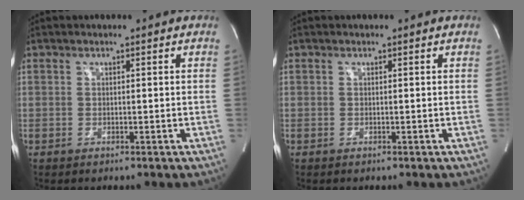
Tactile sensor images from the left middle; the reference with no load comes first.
{"total": 0.0}